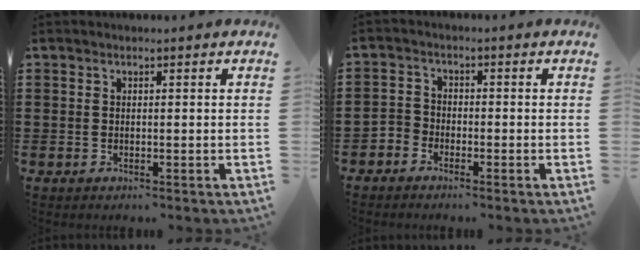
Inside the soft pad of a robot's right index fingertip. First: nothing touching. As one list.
[{"total": 2.1, "force": [-1.8, 1.1, 0.0], "torque": [-0.008, 0.007, -0.041]}]